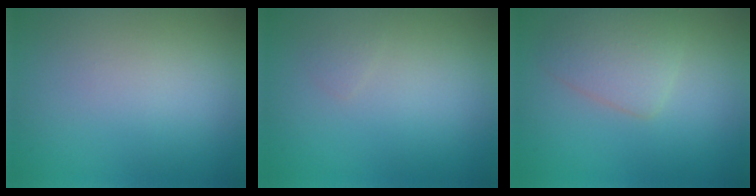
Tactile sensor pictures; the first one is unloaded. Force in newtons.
{"total": 0.6, "press": 0.6, "slide": 0.0}
{"total": 2.8, "press": 2.8, "slide": 0.1}